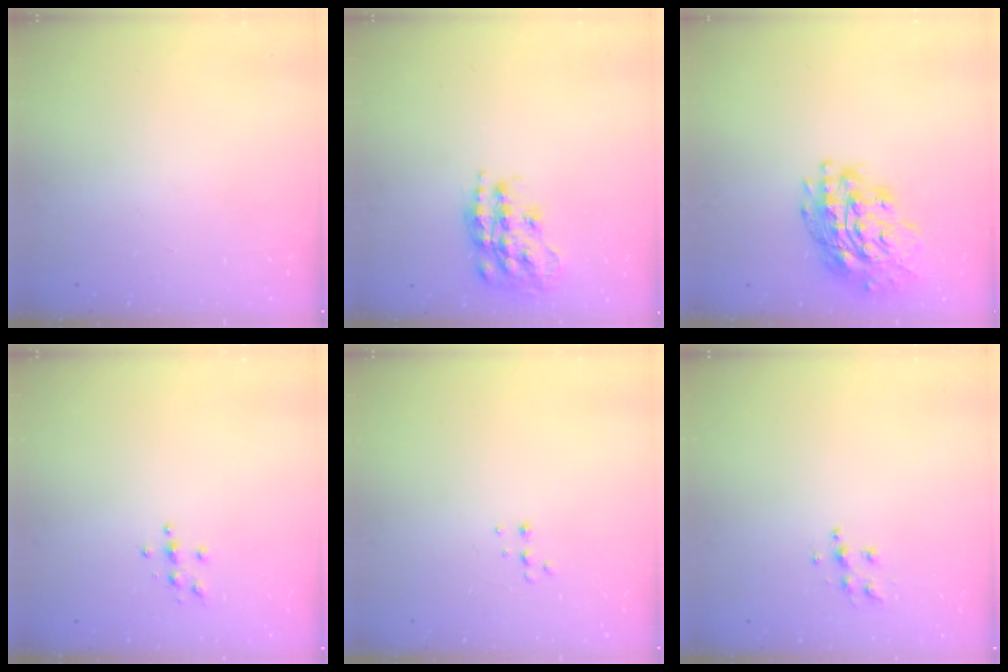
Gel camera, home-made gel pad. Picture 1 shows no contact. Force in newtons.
{"total": 17.5, "press": 17.4, "slide": 1.1}
{"total": 20.0, "press": 19.9, "slide": 2.0}
{"total": 3.7, "press": 3.7, "slide": 0.4}
{"total": 4.0, "press": 4.0, "slide": 0.8}
{"total": 6.6, "press": 6.5, "slide": 0.3}